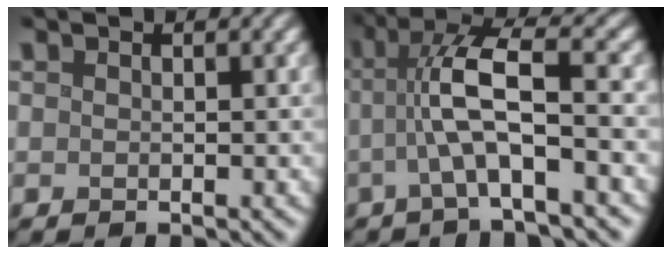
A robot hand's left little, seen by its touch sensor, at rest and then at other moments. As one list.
[{"total": 6.1, "force": [-0.9, 1.1, 5.9], "torque": [-0.114, 0.020, -0.024]}]